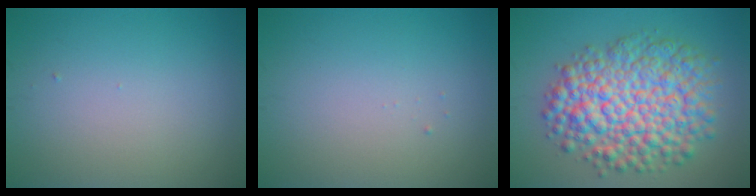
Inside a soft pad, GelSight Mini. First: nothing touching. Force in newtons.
{"total": 0.0}
{"total": 10.2, "press": 10.2, "slide": 0.3}